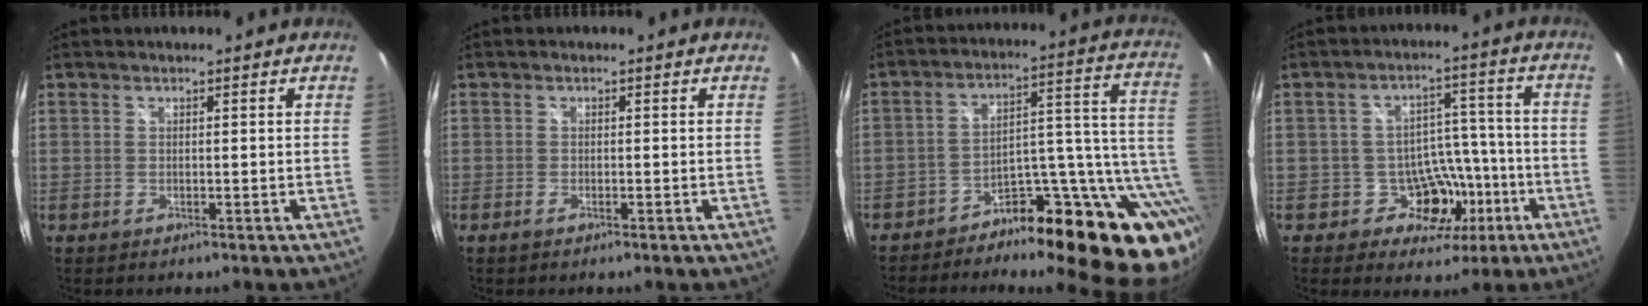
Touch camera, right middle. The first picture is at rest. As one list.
[{"total": 0.8, "force": [-0.6, 0.0, 0.5], "torque": [-0.010, -0.001, -0.014]}, {"total": 18.5, "force": [-10.1, 7.3, 13.7], "torque": [-0.137, 0.019, -0.150]}, {"total": 8.8, "force": [-3.8, 7.3, 2.9], "torque": [-0.047, 0.036, -0.041]}]